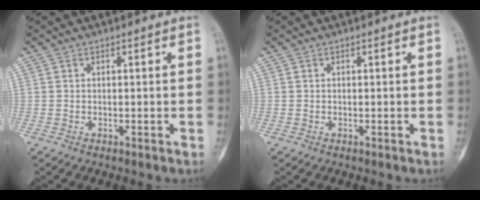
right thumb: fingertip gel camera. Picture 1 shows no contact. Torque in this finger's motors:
{"motor_torque": [-0.13, -0.05, 0.05, 0.12, 0.02]}